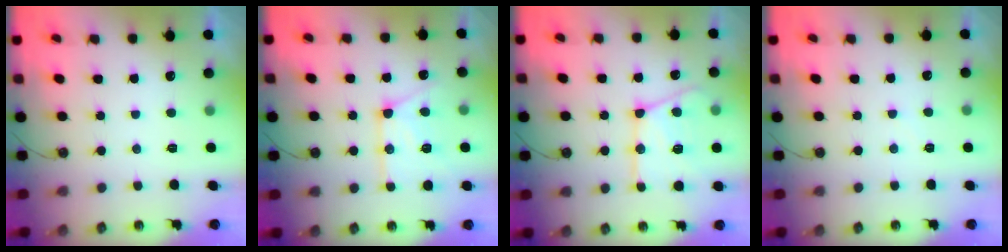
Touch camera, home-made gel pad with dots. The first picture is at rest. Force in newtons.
{"total": 14.7, "press": 14.6, "slide": 1.6}
{"total": 18.1, "press": 18.0, "slide": 1.7}
{"total": 2.5, "press": 2.5, "slide": 0.4}